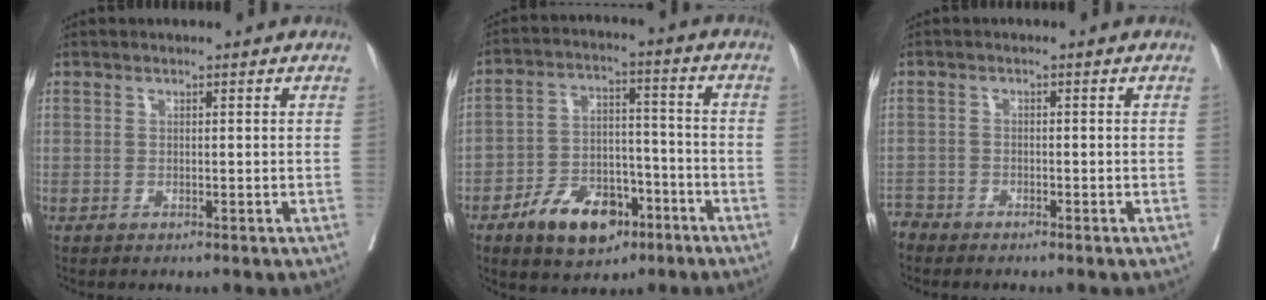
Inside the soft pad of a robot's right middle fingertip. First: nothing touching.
{"total": 11.1, "force": [-6.6, 6.0, 6.7], "torque": [-0.109, 0.013, -0.108]}
{"total": 2.0, "force": [-1.9, 0.4, -0.6], "torque": [0.015, -0.003, -0.040]}